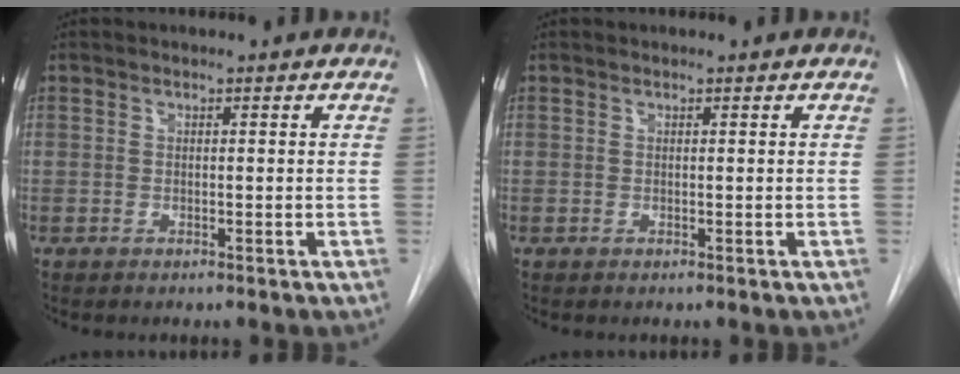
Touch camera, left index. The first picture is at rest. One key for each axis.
{"total": 0.0}